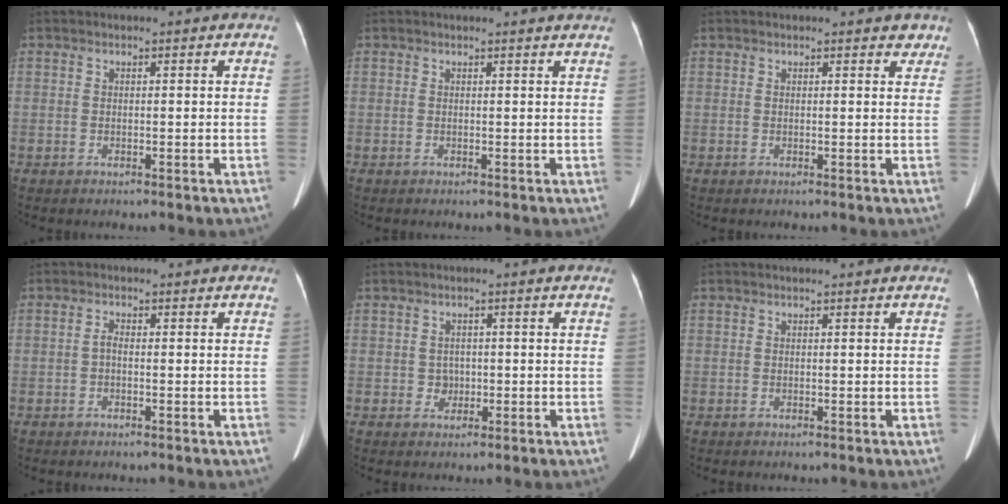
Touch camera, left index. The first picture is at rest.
{"total": 2.2, "force": [2.1, -0.3, 0.5], "torque": [-0.014, -0.003, 0.017]}
{"total": 2.8, "force": [2.4, 1.3, 0.8], "torque": [0.010, -0.001, 0.016]}
{"total": 1.0, "force": [-0.3, 0.3, 0.9], "torque": [-0.017, 0.002, -0.008]}
{"total": 1.7, "force": [-0.5, 1.5, 0.5], "torque": [-0.005, -0.002, -0.002]}
{"total": 0.6, "force": [0.6, 0.0, 0.2], "torque": [-0.007, 0.000, 0.008]}